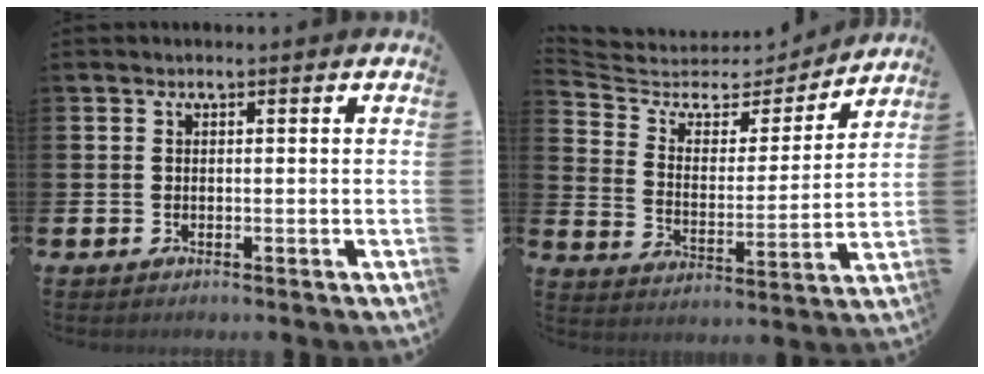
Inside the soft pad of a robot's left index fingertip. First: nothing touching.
{"total": 5.9, "force": [4.9, 2.8, 1.7], "torque": [-0.069, -0.036, 0.079]}